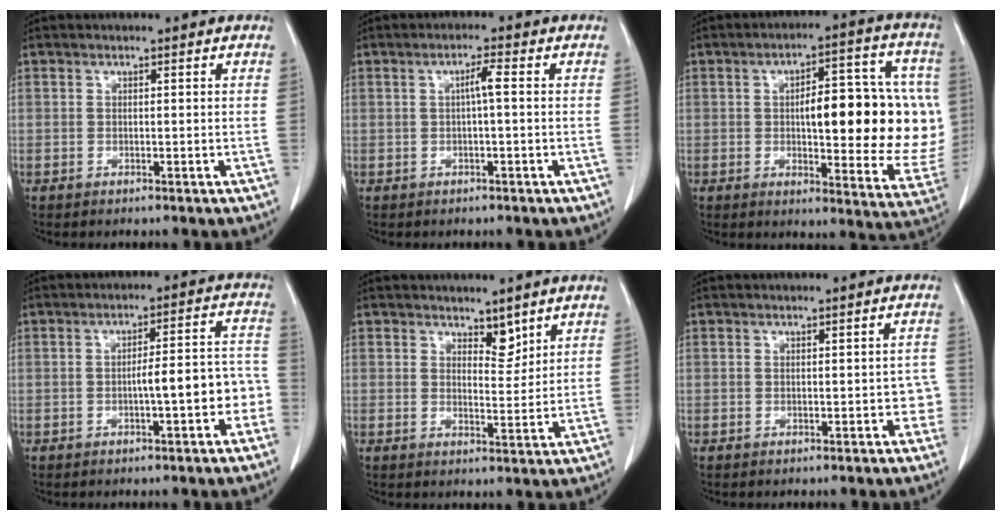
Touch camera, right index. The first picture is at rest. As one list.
[{"total": 2.2, "force": [0.1, 0.0, 2.2], "torque": [-0.038, 0.005, 0.002]}, {"total": 20.3, "force": [0.6, 5.9, 19.5], "torque": [-0.213, 0.024, 0.021]}, {"total": 6.9, "force": [-2.2, 1.5, 6.4], "torque": [-0.081, 0.034, -0.029]}, {"total": 3.1, "force": [2.4, 1.3, 1.4], "torque": [-0.017, -0.010, 0.042]}, {"total": 2.2, "force": [-0.6, 1.4, 1.6], "torque": [-0.005, 0.017, -0.006]}]